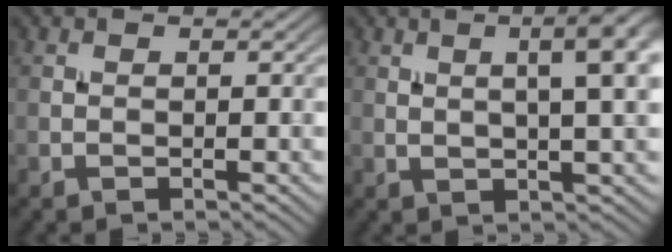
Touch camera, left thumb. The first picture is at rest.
{"total": 7.5, "force": [2.6, 1.7, 6.8], "torque": [-0.082, 0.020, 0.035]}